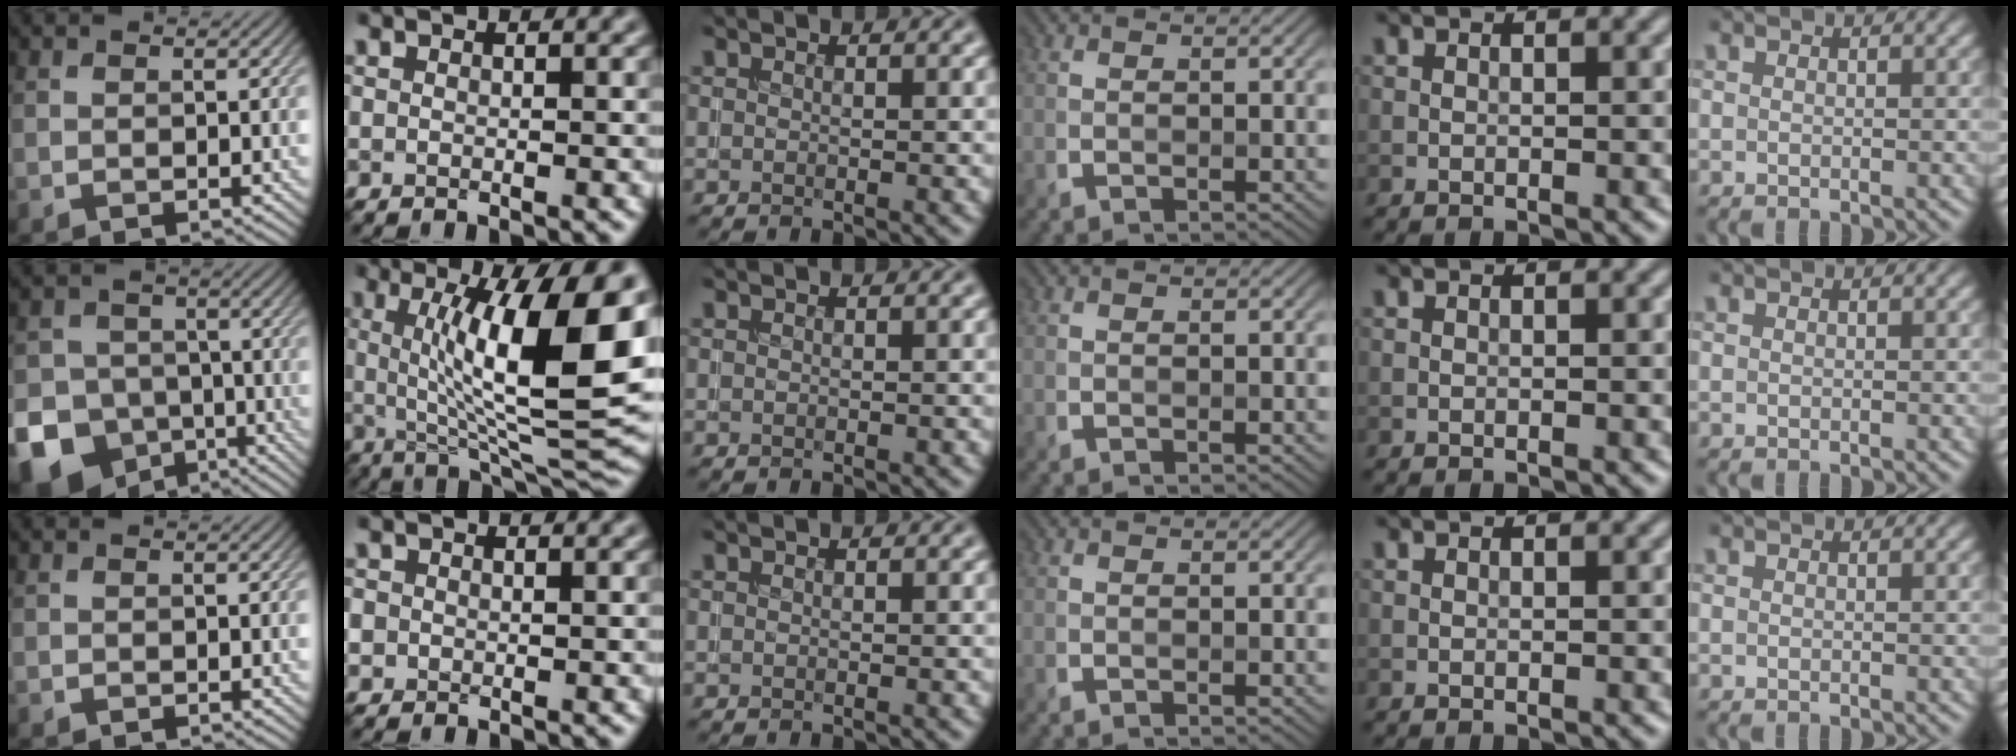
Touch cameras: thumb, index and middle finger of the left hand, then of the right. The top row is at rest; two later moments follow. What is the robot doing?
{"motion": "insert", "object": "coin"}